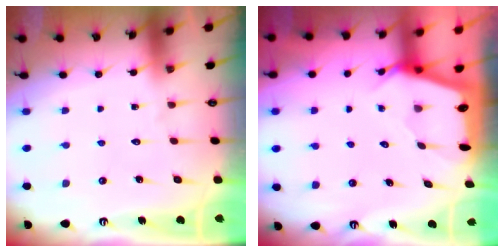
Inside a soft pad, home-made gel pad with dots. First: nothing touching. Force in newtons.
{"total": 2.3, "press": 2.3, "slide": 0.3}